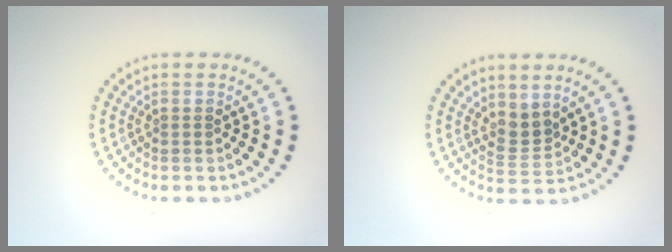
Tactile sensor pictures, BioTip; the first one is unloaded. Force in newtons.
{"total": 2.2, "press": 1.7, "slide": 1.3}